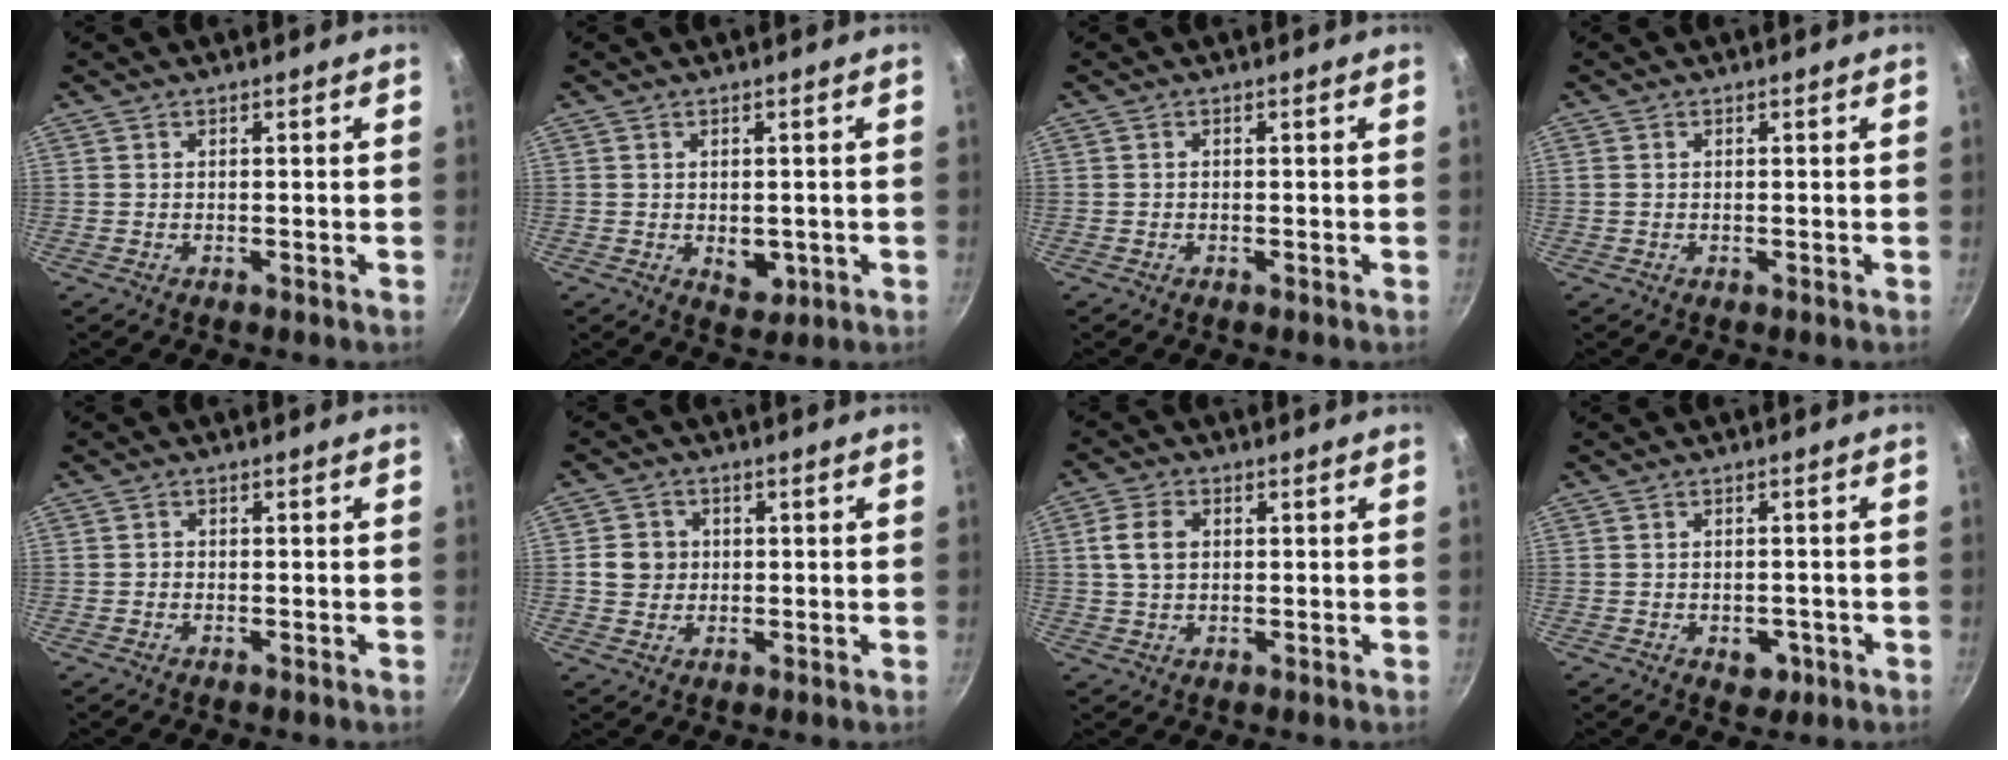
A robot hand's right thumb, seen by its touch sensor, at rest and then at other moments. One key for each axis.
{"total": 3.7, "fx": -0.5, "fy": 2.6, "fz": 2.6, "tx": -0.025, "ty": -0.003, "tz": -0.001}
{"total": 0.0}
{"total": 0.7, "fx": 0.2, "fy": 0.6, "fz": 0.3, "tx": -0.007, "ty": 0.002, "tz": 0.002}
{"total": 0.7, "fx": -0.2, "fy": 0.6, "fz": 0.2, "tx": -0.001, "ty": 0.002, "tz": -0.005}
{"total": 4.9, "fx": 0.3, "fy": 4.6, "fz": 1.6, "tx": -0.001, "ty": 0.006, "tz": 0.000}
{"total": 5.6, "fx": 1.0, "fy": 4.0, "fz": 3.8, "tx": -0.063, "ty": 0.007, "tz": 0.016}
{"total": 3.5, "fx": -1.3, "fy": 2.5, "fz": 2.1, "tx": -0.017, "ty": 0.009, "tz": -0.007}